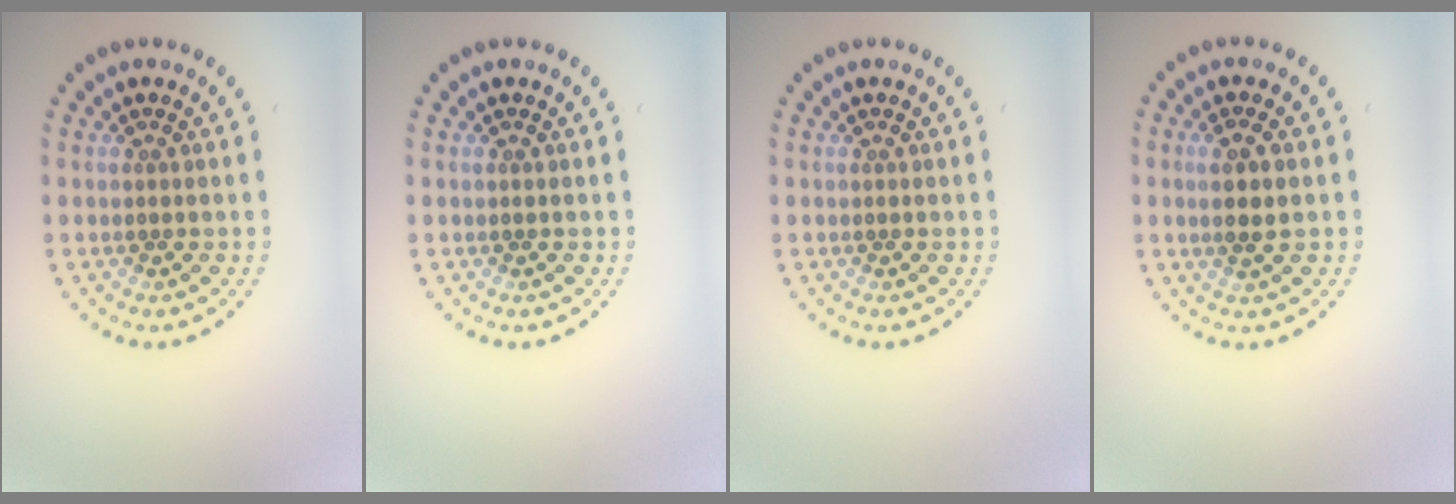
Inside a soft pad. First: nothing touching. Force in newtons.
{"total": 0.0}
{"total": 0.0}
{"total": 2.4, "press": 2.2, "slide": 1.0}